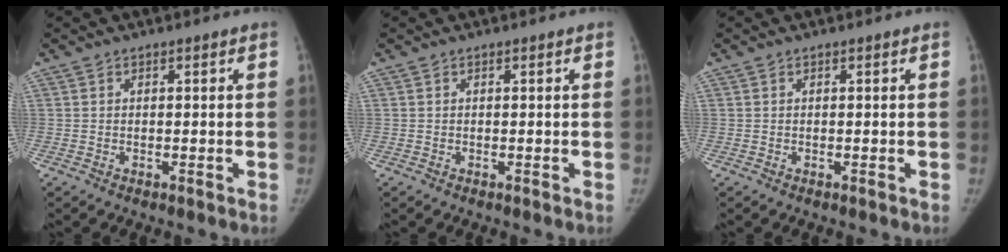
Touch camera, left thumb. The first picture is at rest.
{"total": 0.0}
{"total": 0.0}